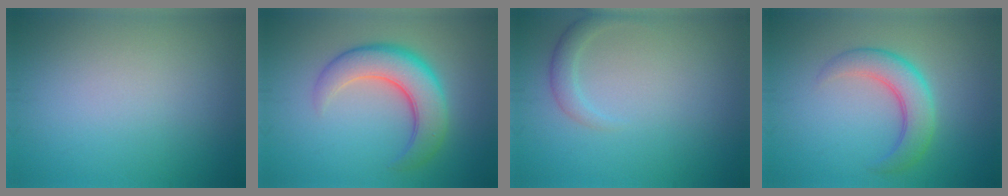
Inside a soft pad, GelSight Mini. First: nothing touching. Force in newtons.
{"total": 6.6, "press": 6.5, "slide": 0.5}
{"total": 1.7, "press": 1.7, "slide": 0.1}
{"total": 4.4, "press": 4.4, "slide": 0.1}